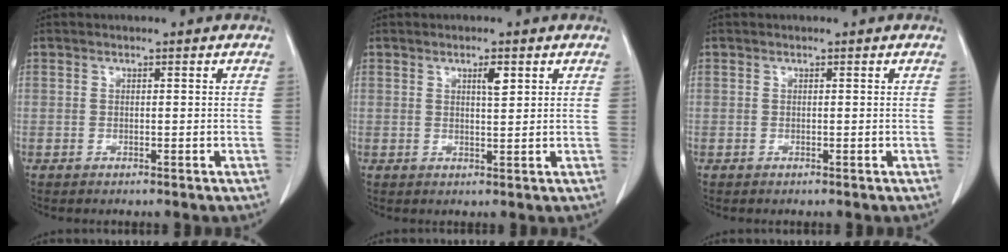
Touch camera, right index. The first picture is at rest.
{"total": 2.3, "force": [1.1, 0.4, 2.0], "torque": [-0.034, -0.002, 0.018]}
{"total": 0.0}